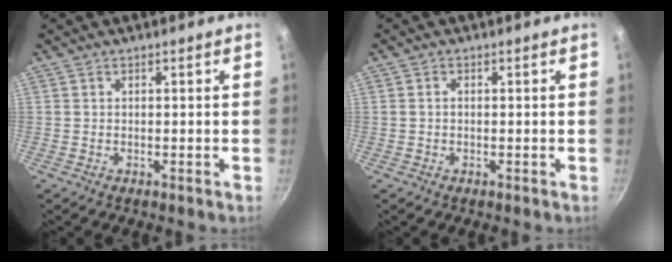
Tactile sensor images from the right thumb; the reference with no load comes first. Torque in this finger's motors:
{"motor_torque": [0.08, -0.19, -0.23, 0.01, -0.02]}